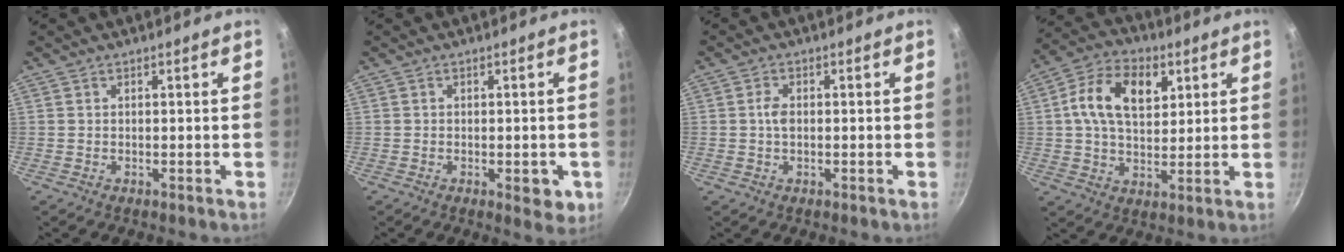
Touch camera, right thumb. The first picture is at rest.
{"total": 4.3, "force": [-1.3, 1.9, 3.5], "torque": [-0.029, -0.003, -0.012]}
{"total": 2.3, "force": [0.1, 1.4, 1.8], "torque": [-0.036, -0.002, -0.002]}
{"total": 13.8, "force": [3.8, 8.6, 10.0], "torque": [-0.157, 0.004, 0.063]}